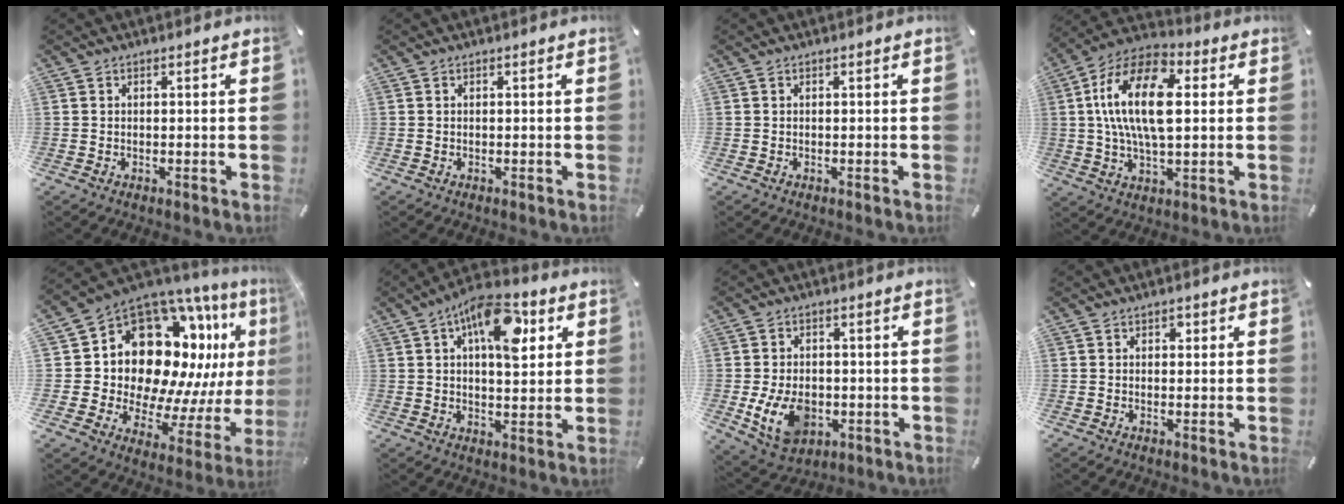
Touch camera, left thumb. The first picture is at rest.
{"total": 0.0}
{"total": 0.0}
{"total": 17.2, "force": [2.6, 9.0, 14.5], "torque": [-0.291, 0.001, 0.041]}
{"total": 17.5, "force": [8.2, 12.6, 8.9], "torque": [-0.151, -0.101, 0.161]}
{"total": 13.3, "force": [5.5, 6.3, 10.4], "torque": [-0.156, -0.015, 0.091]}
{"total": 11.1, "force": [-2.6, 8.1, 7.2], "torque": [-0.151, 0.000, -0.045]}
{"total": 1.2, "force": [0.4, 1.0, 0.6], "torque": [-0.005, 0.003, 0.004]}